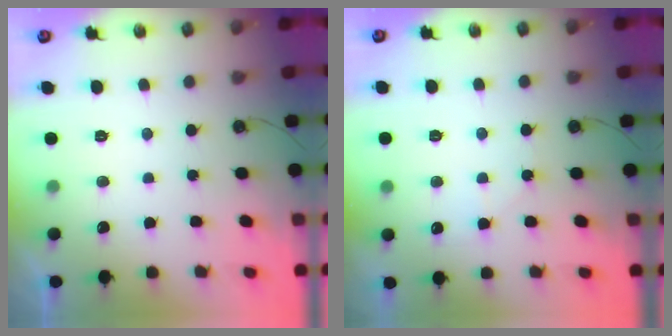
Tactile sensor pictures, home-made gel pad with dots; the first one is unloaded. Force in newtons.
{"total": 4.7, "press": 4.7, "slide": 0.6}